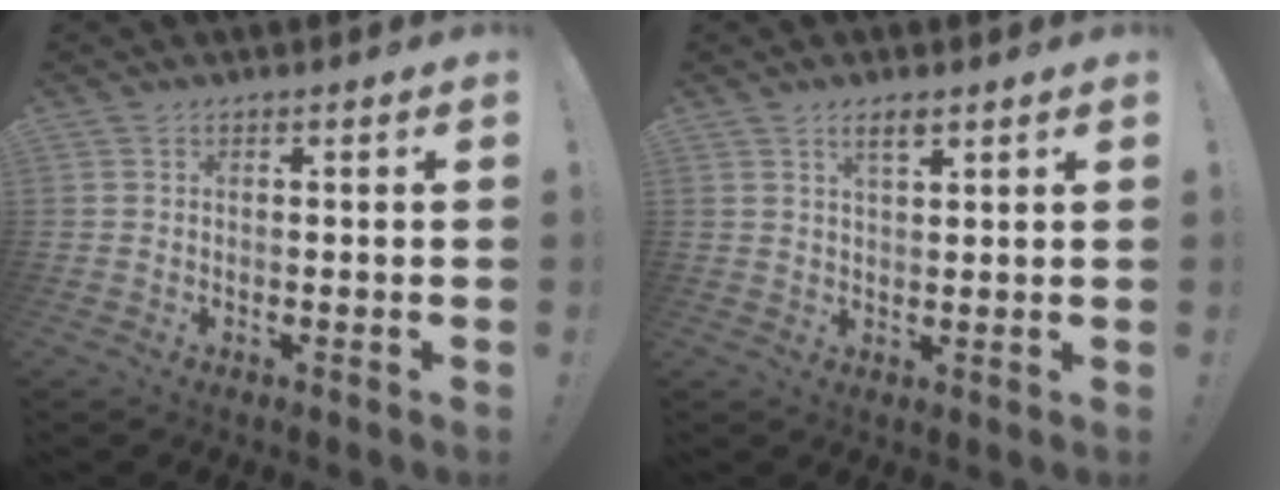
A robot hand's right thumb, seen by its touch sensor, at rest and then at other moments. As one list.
[{"total": 3.6, "force": [2.2, 1.2, 2.5], "torque": [-0.039, -0.008, 0.036]}]